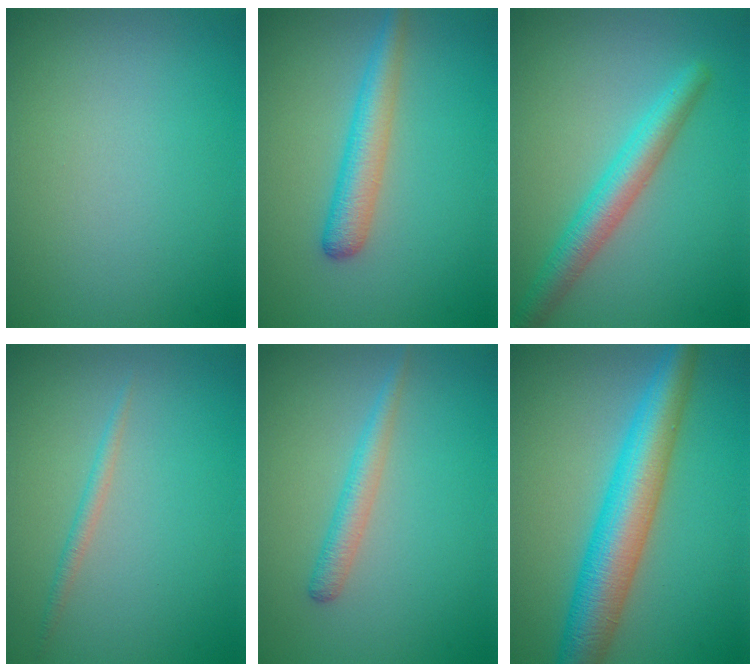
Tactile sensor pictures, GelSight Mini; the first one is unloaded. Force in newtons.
{"total": 3.3, "press": 3.3, "slide": 0.2}
{"total": 3.9, "press": 3.9, "slide": 0.1}
{"total": 1.1, "press": 1.1, "slide": 0.1}
{"total": 2.0, "press": 2.0, "slide": 0.0}
{"total": 7.5, "press": 7.5, "slide": 0.1}